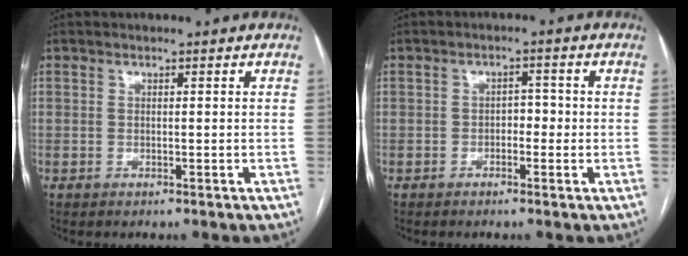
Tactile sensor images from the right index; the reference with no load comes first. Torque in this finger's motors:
{"motor_torque": [-0.01, 0.03, -0.01, 0.00]}